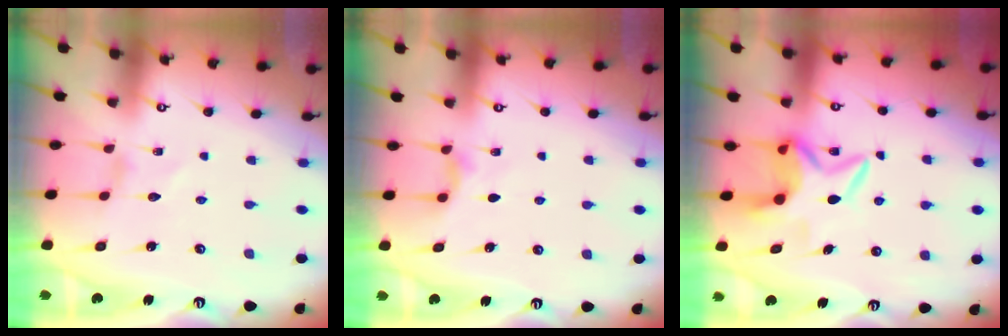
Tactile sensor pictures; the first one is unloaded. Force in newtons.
{"total": 3.7, "press": 3.6, "slide": 0.6}
{"total": 7.3, "press": 7.3, "slide": 0.5}